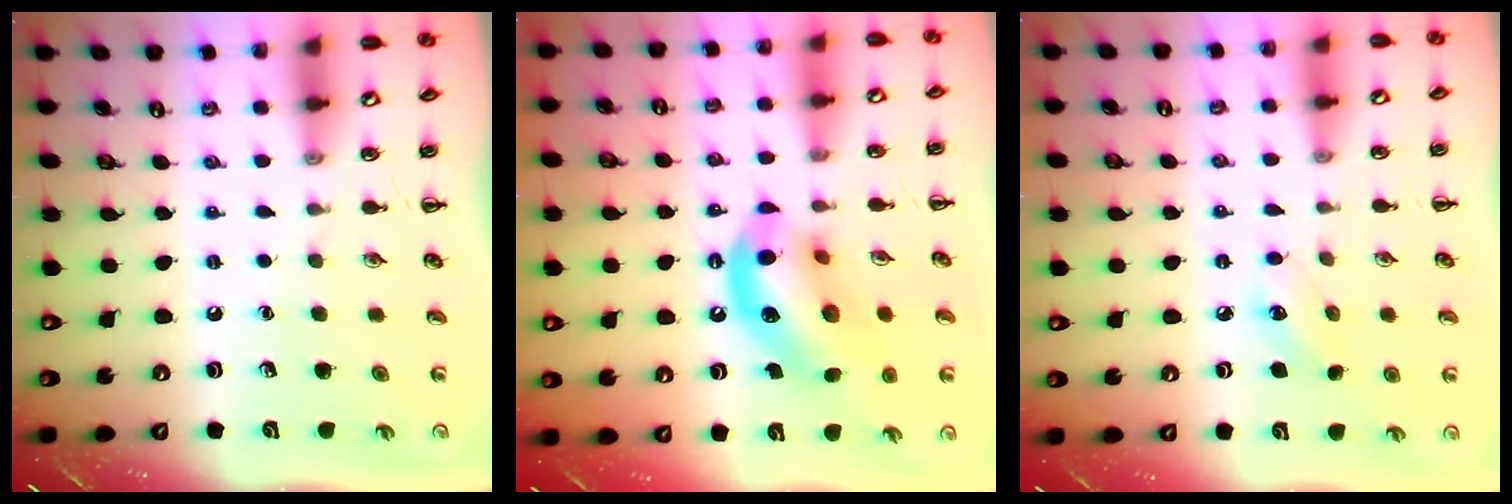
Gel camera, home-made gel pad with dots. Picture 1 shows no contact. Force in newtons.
{"total": 15.6, "press": 15.4, "slide": 2.9}
{"total": 6.3, "press": 6.1, "slide": 1.7}